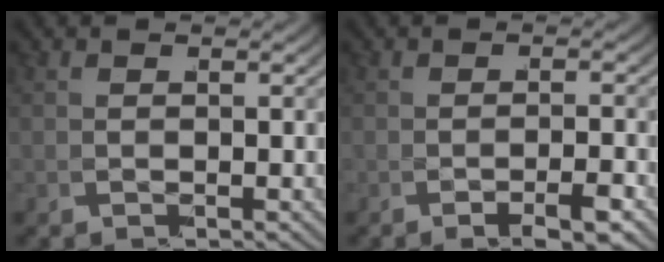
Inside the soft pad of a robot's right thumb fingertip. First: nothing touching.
{"total": 2.1, "force": [-1.6, -0.8, 1.1], "torque": [-0.026, 0.001, -0.024]}